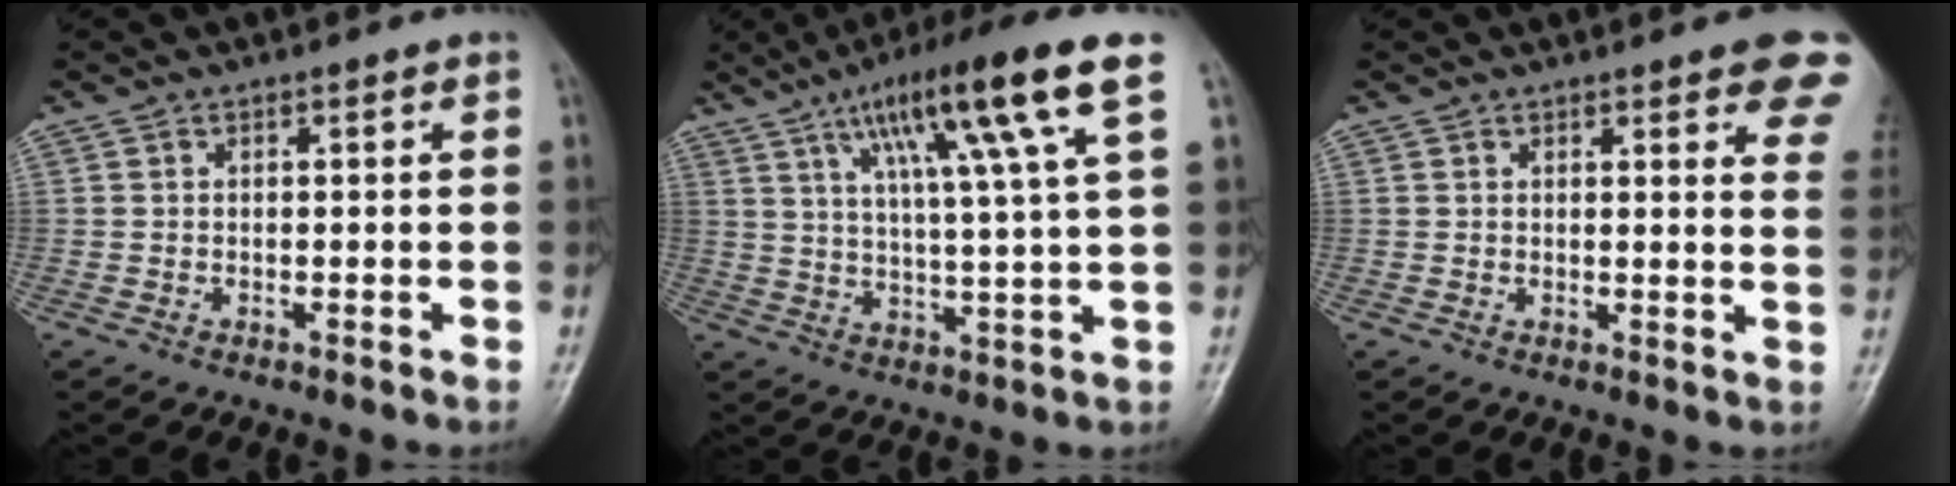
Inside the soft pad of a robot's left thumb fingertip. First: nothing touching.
{"total": 16.8, "force": [7.9, 1.1, 14.8], "torque": [-0.244, -0.010, 0.125]}
{"total": 11.2, "force": [6.8, 3.0, 8.5], "torque": [-0.073, -0.024, 0.067]}